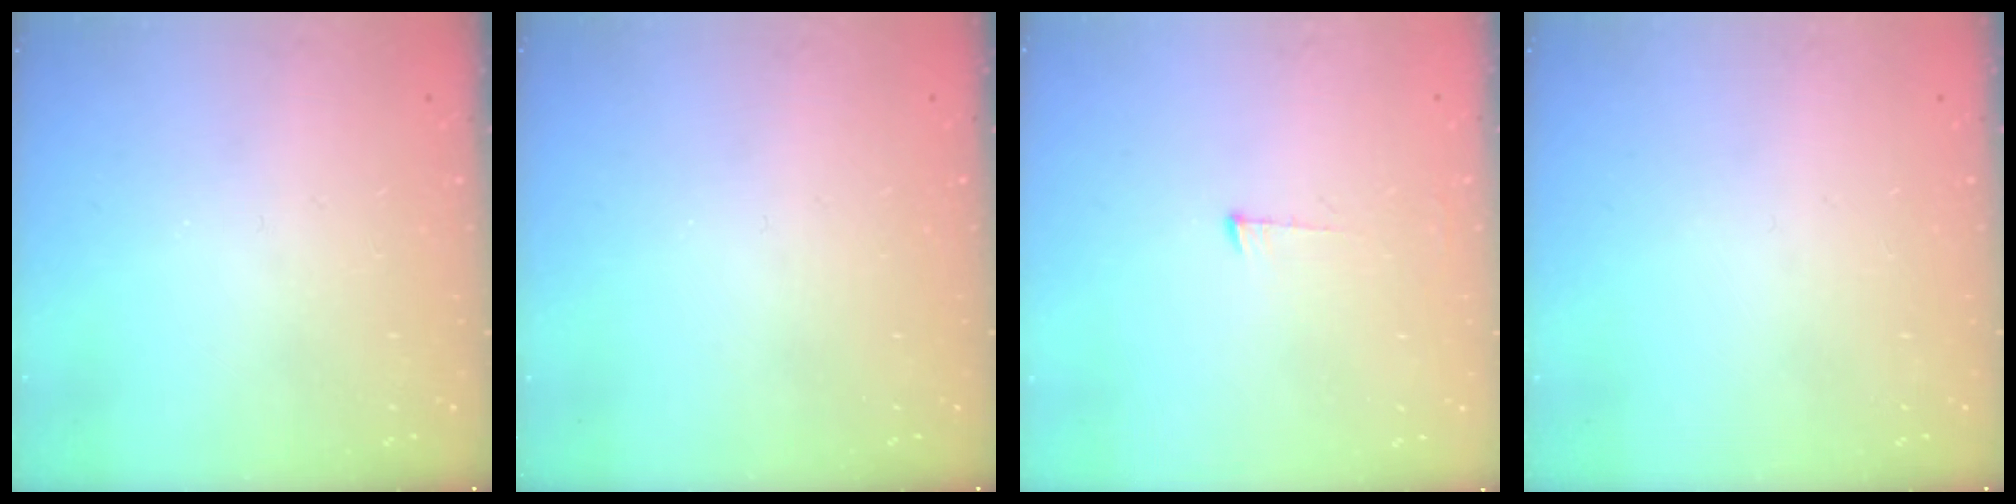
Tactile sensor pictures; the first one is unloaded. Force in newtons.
{"total": 0.0}
{"total": 6.1, "press": 6.1, "slide": 0.4}
{"total": 0.0}